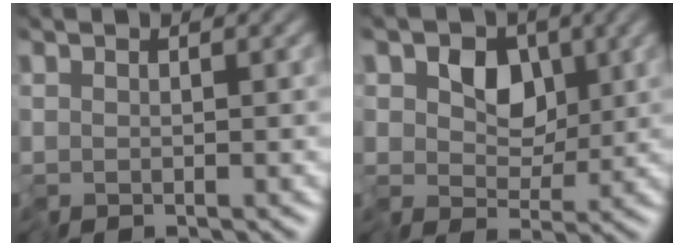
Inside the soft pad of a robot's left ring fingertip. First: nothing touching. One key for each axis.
{"total": 3.8, "fx": 0.2, "fy": 3.1, "fz": 2.2, "tx": -0.027, "ty": -0.005, "tz": -0.011}